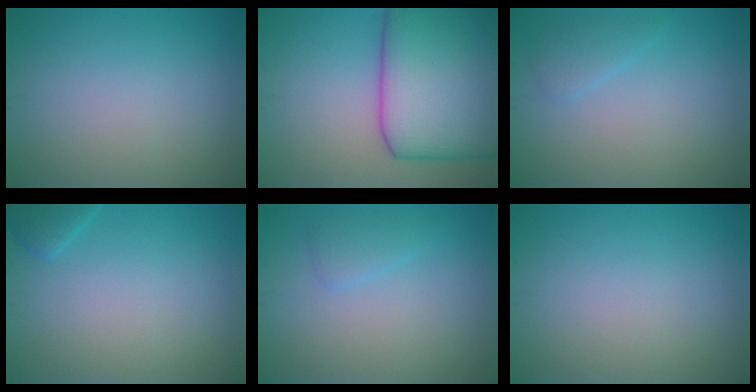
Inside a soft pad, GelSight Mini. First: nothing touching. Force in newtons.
{"total": 13.4, "press": 13.4, "slide": 0.4}
{"total": 1.4, "press": 1.4, "slide": 0.1}
{"total": 1.3, "press": 1.3, "slide": 0.1}
{"total": 1.4, "press": 1.4, "slide": 0.2}
{"total": 0.0}